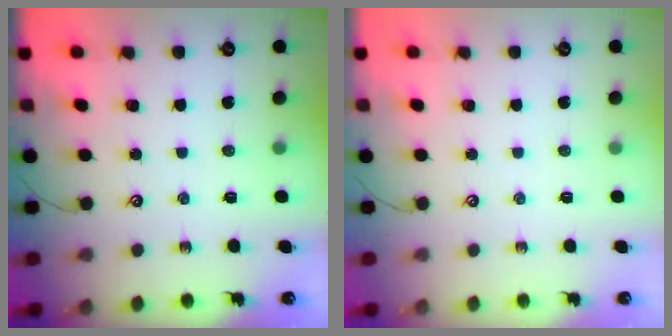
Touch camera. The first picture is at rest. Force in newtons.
{"total": 0.0}